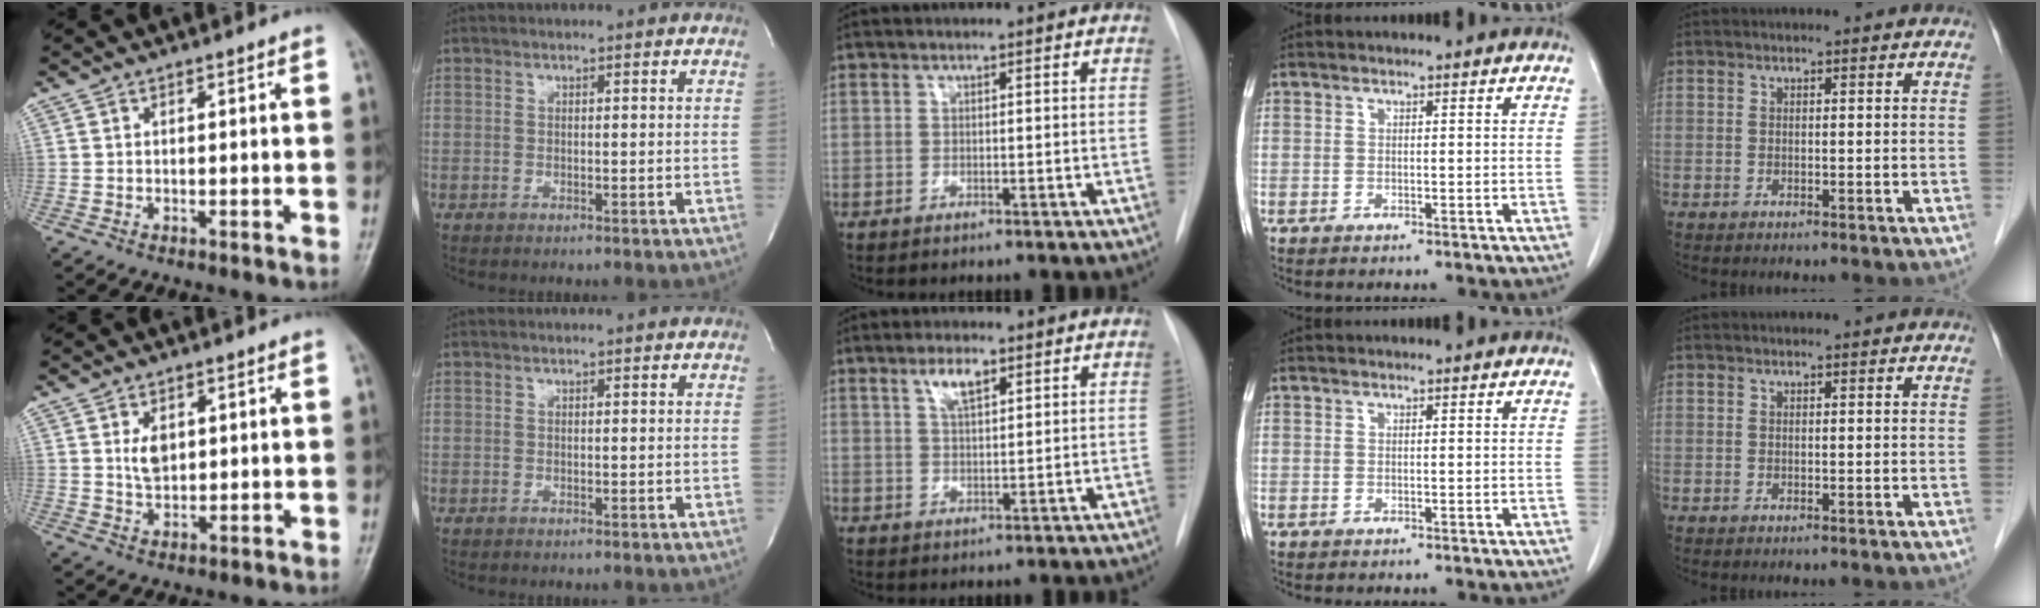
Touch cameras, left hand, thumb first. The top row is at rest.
{"thumb": {"total": 4.1, "force": [1.3, 2.6, 2.9], "torque": [-0.038, -0.012, 0.028]}, "index": {"total": 0.6, "force": [0.6, 0.0, 0.0], "torque": [-0.004, -0.002, 0.004]}, "middle": {"total": 3.8, "force": [2.1, 1.2, 2.9], "torque": [-0.058, 0.002, 0.039]}}